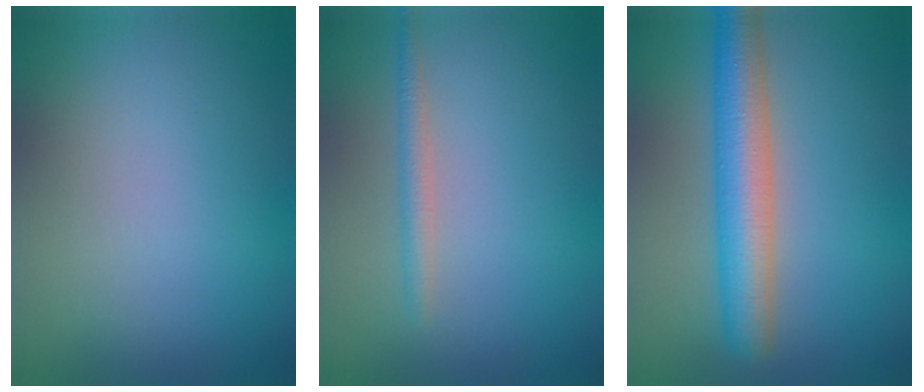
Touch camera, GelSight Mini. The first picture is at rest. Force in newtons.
{"total": 1.5, "press": 1.5, "slide": 0.0}
{"total": 5.9, "press": 5.9, "slide": 0.1}